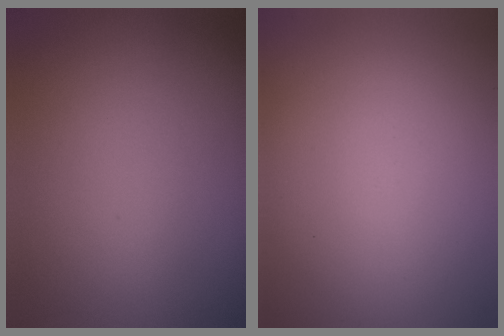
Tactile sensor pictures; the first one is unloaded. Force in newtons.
{"total": 0.0}